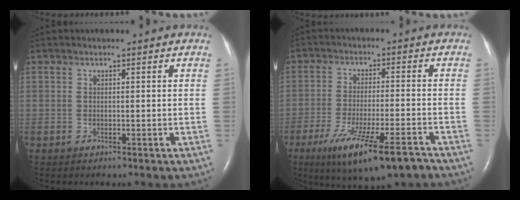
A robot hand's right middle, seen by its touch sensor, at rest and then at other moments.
{"total": 13.1, "force": [-8.4, 1.9, 9.8], "torque": [-0.157, -0.029, -0.136]}